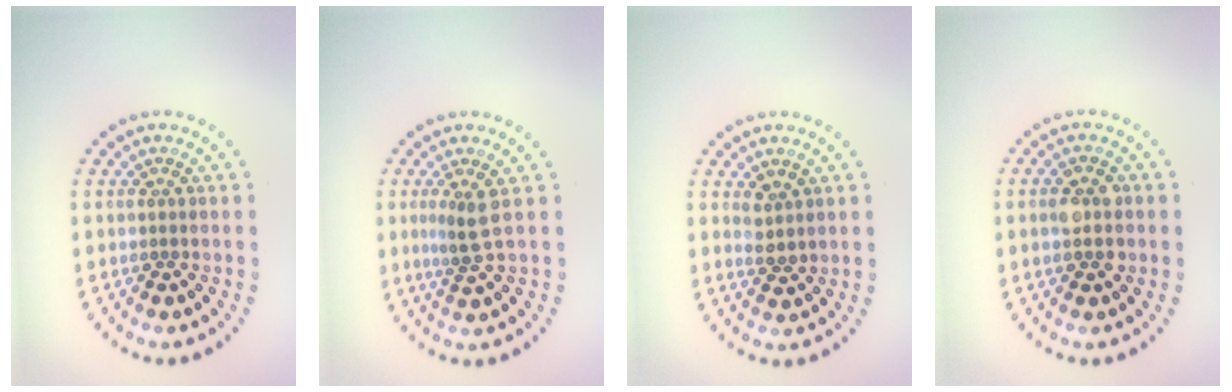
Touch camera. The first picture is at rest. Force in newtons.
{"total": 1.9, "press": 1.4, "slide": 1.3}
{"total": 1.5, "press": 1.3, "slide": 0.8}
{"total": 2.4, "press": 2.4, "slide": 0.2}